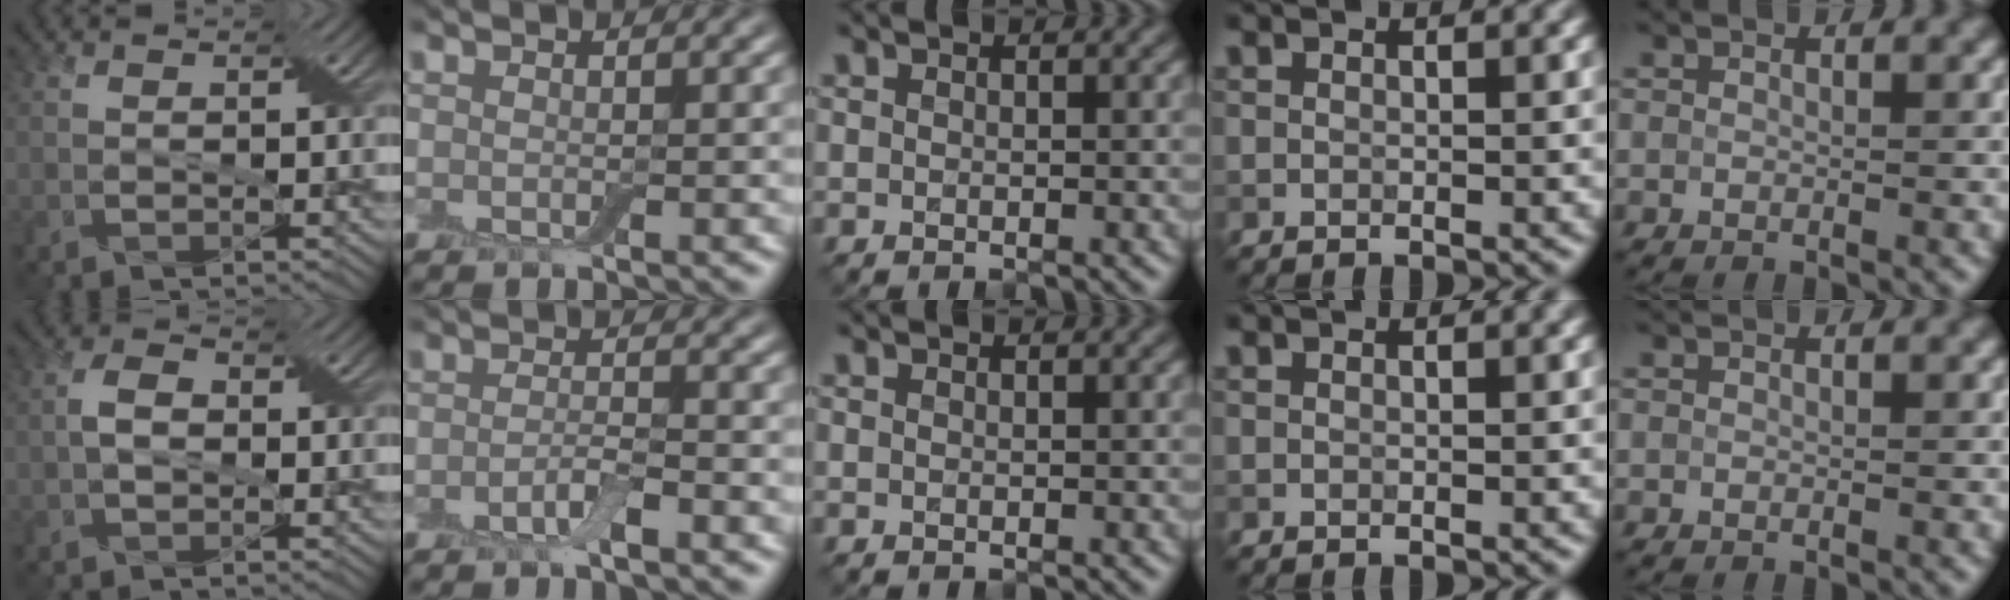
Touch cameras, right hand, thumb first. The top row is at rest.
{"thumb": {"total": 2.9, "force": [-0.3, 2.0, 2.1], "torque": [-0.047, 0.005, -0.009]}, "index": {"total": 2.1, "force": [-1.1, 0.4, 1.7], "torque": [-0.033, 0.003, -0.026]}}